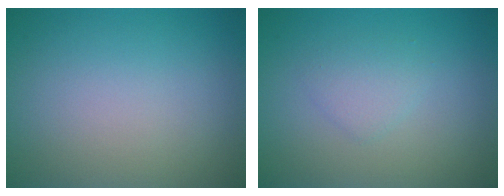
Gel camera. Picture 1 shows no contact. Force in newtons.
{"total": 1.5, "press": 1.5, "slide": 0.0}